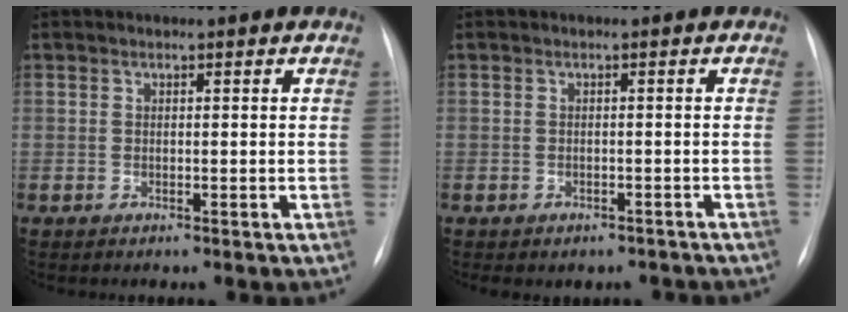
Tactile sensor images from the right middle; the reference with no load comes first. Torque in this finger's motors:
{"motor_torque": [0.47, -0.44, 0.12, 0.06]}